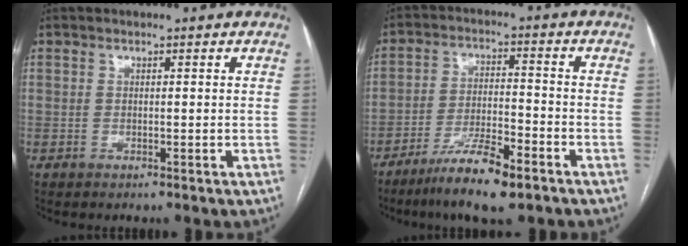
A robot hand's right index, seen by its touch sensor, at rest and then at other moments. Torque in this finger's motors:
{"motor_torque": [-0.11, -0.17, 0.45, 0.11]}